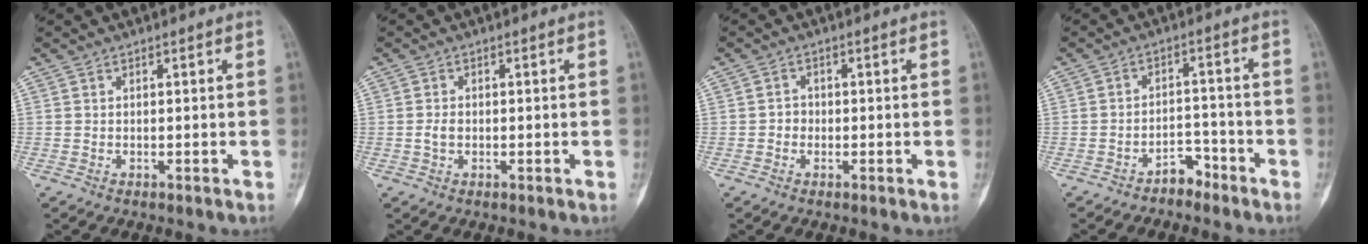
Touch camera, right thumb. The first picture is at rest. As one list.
[{"total": 1.7, "force": [-0.3, 1.2, 1.2], "torque": [-0.024, 0.004, -0.006]}, {"total": 1.7, "force": [-0.5, 1.5, 0.6], "torque": [0.002, 0.008, -0.013]}, {"total": 4.2, "force": [-3.3, 2.3, 1.2], "torque": [0.000, 0.037, -0.052]}]